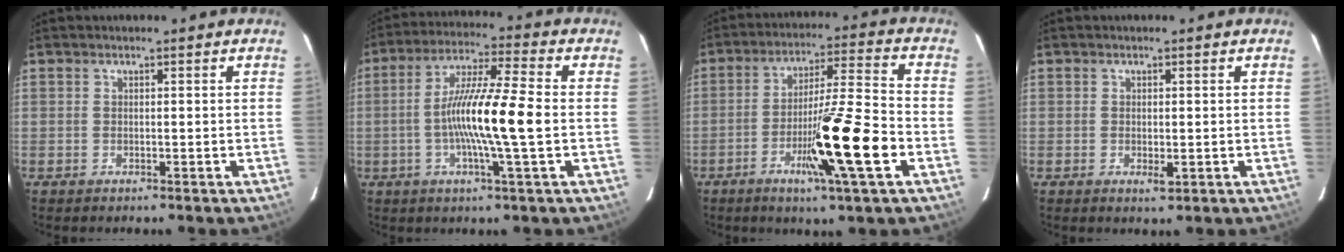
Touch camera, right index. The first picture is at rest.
{"total": 12.5, "force": [-1.5, -0.2, 12.5], "torque": [-0.228, 0.000, -0.038]}
{"total": 14.4, "force": [-5.2, -0.6, 13.4], "torque": [-0.228, -0.012, -0.092]}
{"total": 1.5, "force": [-0.4, 0.5, 1.4], "torque": [-0.024, -0.004, -0.003]}